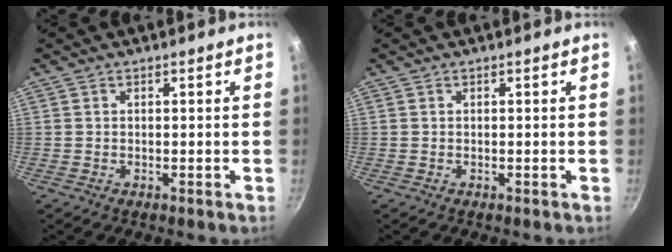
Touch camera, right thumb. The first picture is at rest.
{"total": 0.0}